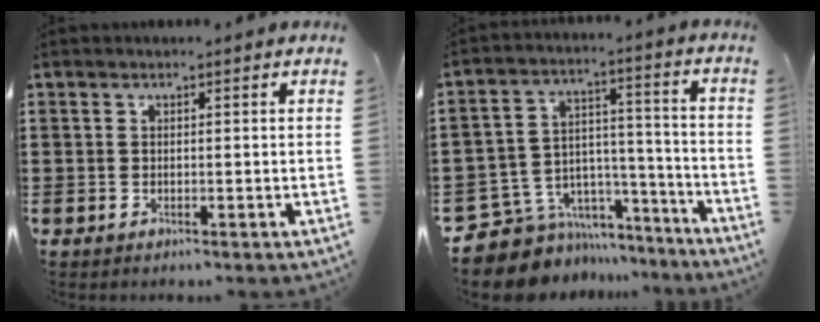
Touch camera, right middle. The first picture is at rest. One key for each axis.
{"total": 8.8, "fx": -7.2, "fy": 4.8, "fz": 1.5, "tx": -0.048, "ty": 0.010, "tz": -0.136}